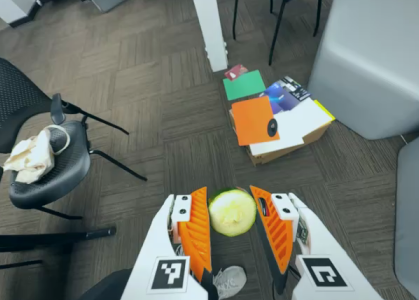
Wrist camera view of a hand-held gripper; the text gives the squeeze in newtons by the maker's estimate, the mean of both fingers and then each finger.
{"total": 11.7, "left": 12.0, "right": 11.4}